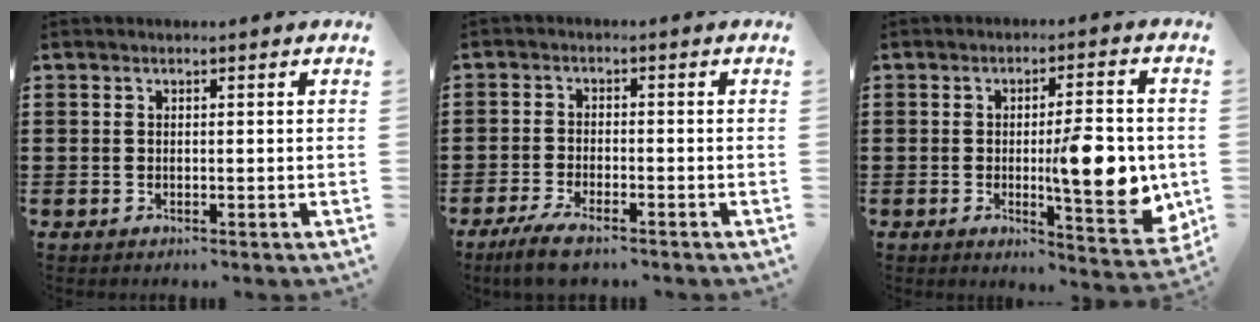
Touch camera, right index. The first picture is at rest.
{"total": 4.1, "force": [-3.3, 0.7, 2.3], "torque": [-0.059, -0.006, -0.068]}
{"total": 11.2, "force": [-1.0, 2.8, 10.8], "torque": [-0.137, -0.015, -0.017]}